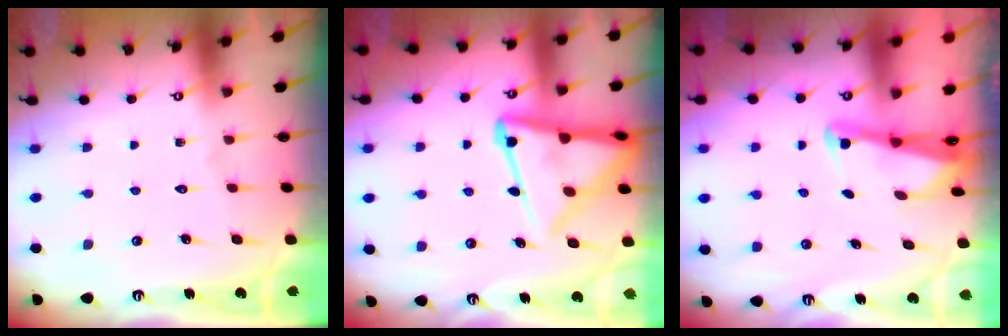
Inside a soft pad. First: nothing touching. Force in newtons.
{"total": 13.7, "press": 13.6, "slide": 1.4}
{"total": 2.5, "press": 2.5, "slide": 0.2}